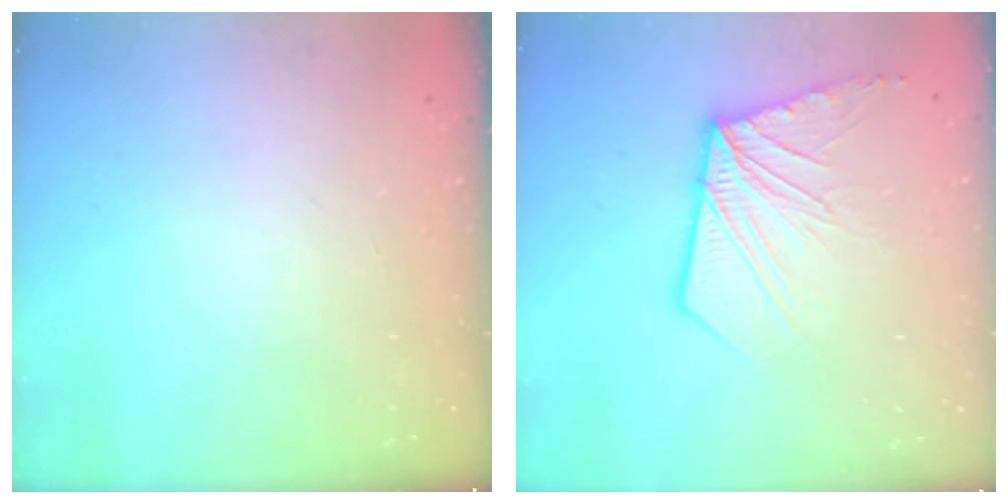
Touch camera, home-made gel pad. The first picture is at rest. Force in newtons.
{"total": 12.5, "press": 12.4, "slide": 1.7}